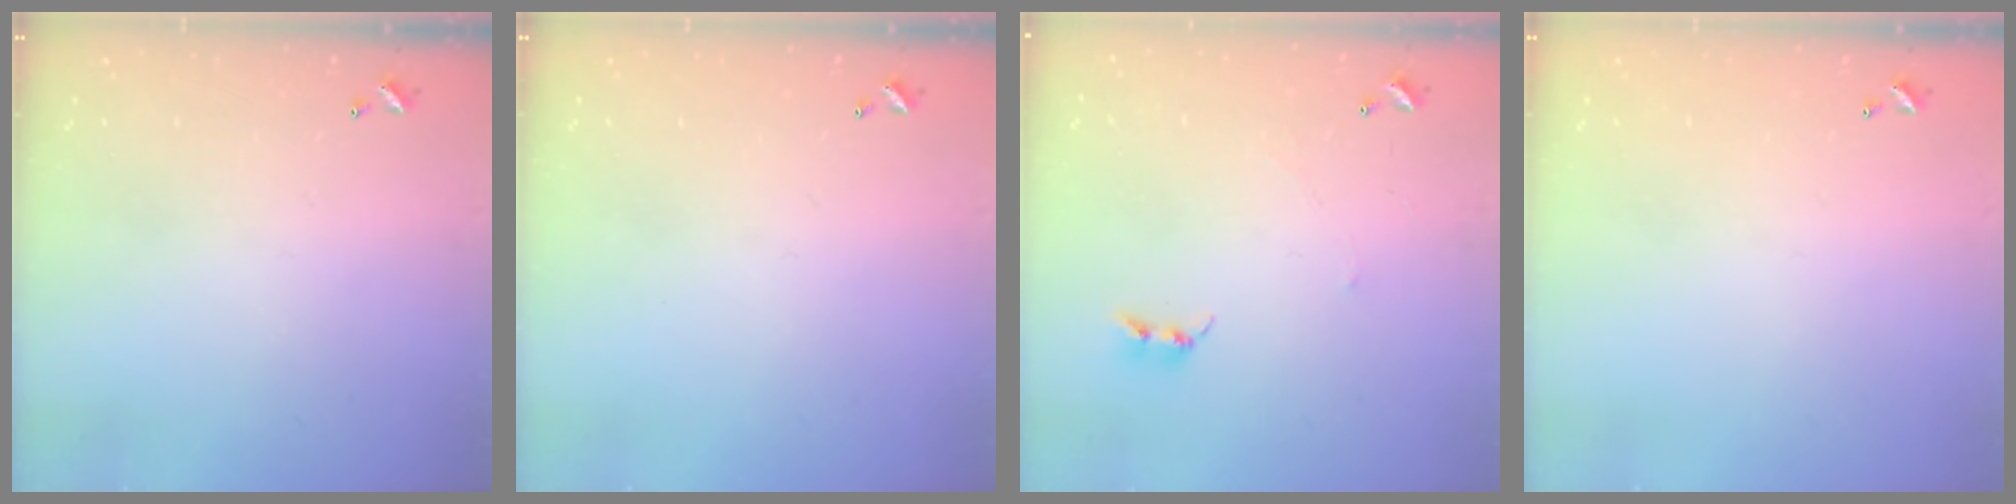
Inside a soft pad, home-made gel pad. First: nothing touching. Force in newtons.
{"total": 0.0}
{"total": 2.4, "press": 2.4, "slide": 0.2}
{"total": 0.0}